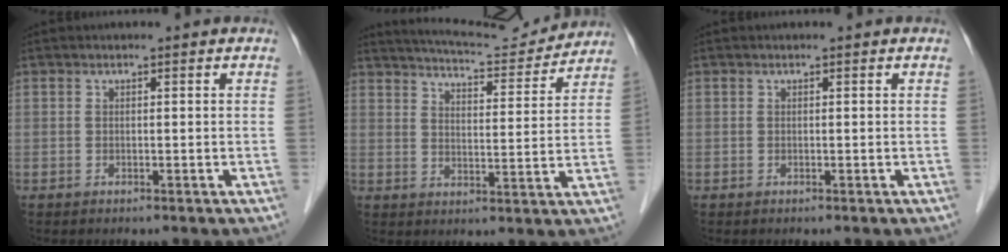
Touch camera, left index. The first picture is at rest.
{"total": 12.5, "force": [12.1, 1.2, 2.8], "torque": [-0.048, 0.004, 0.167]}
{"total": 0.0}